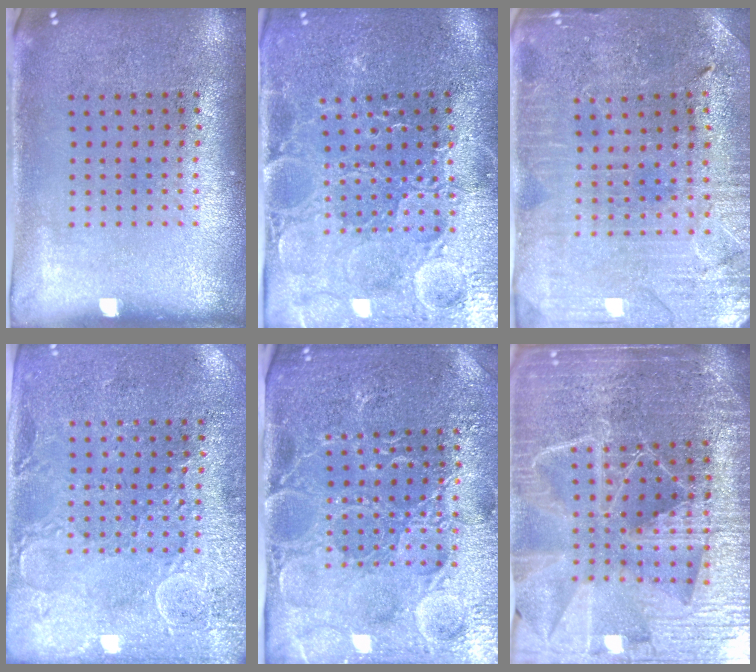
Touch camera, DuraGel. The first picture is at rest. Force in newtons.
{"total": 3.8, "press": 3.7, "slide": 0.8}
{"total": 1.2, "press": 1.2, "slide": 0.2}
{"total": 2.7, "press": 2.6, "slide": 0.8}
{"total": 4.8, "press": 4.5, "slide": 1.7}
{"total": 6.4, "press": 5.5, "slide": 3.3}